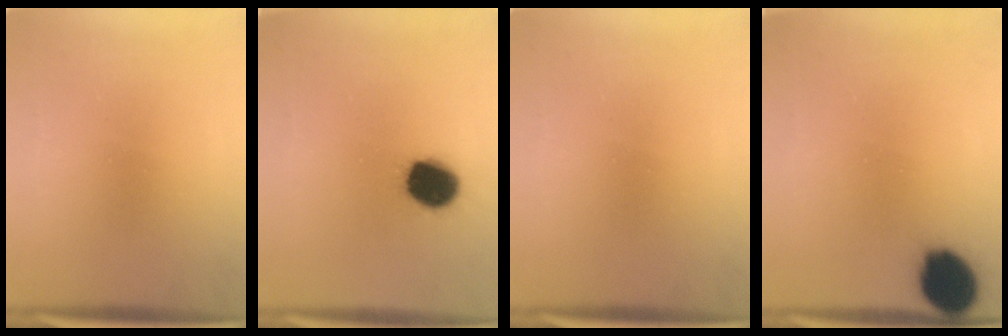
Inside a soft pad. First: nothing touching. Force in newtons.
{"total": 10.5}
{"total": 0.0}
{"total": 11.4}